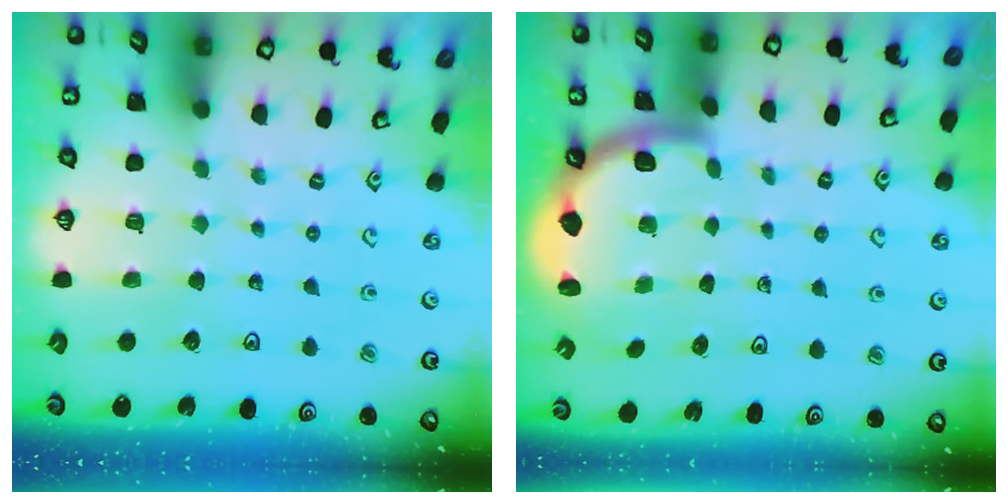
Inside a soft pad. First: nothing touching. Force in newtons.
{"total": 1.8, "press": 1.8, "slide": 0.1}